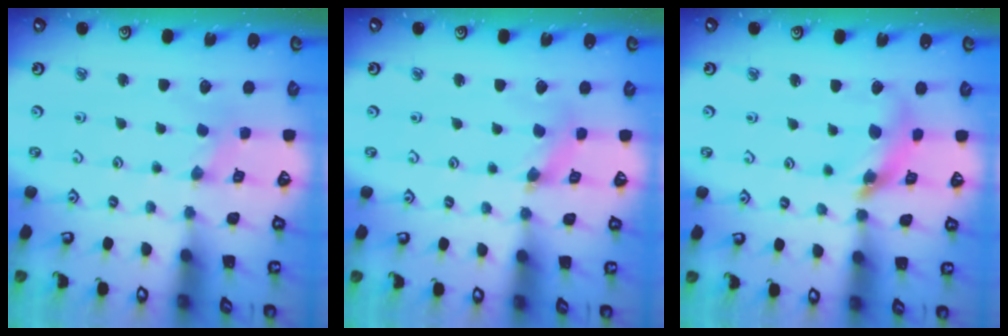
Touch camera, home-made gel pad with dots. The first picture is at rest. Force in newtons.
{"total": 2.5, "press": 2.5, "slide": 0.4}
{"total": 12.1, "press": 12.0, "slide": 1.7}